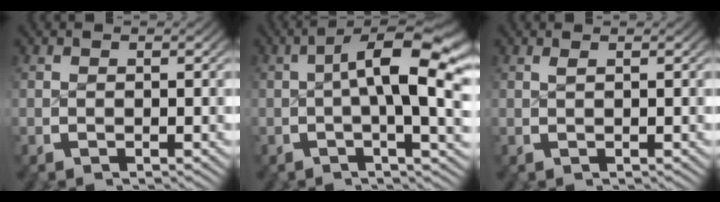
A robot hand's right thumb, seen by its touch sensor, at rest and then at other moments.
{"total": 9.8, "force": [1.2, 3.6, 9.0], "torque": [-0.105, 0.007, 0.007]}
{"total": 0.5, "force": [0.3, -0.1, 0.3], "torque": [-0.007, -0.002, 0.010]}